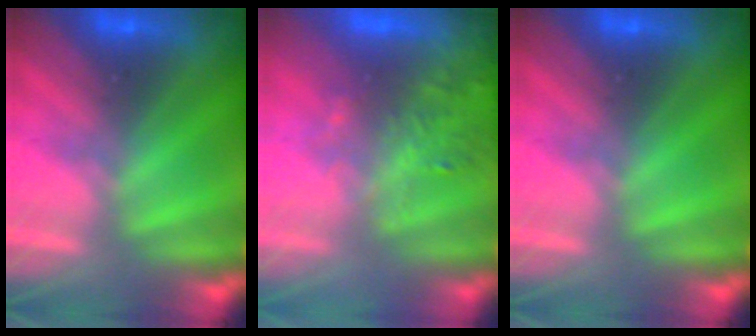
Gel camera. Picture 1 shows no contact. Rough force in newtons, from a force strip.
{"total": 5.7}
{"total": 0.0}